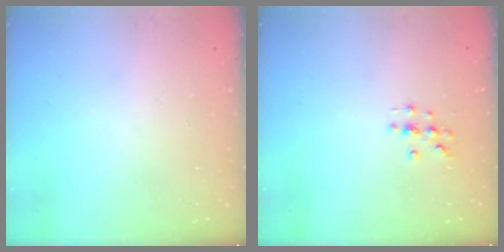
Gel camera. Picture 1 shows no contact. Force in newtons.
{"total": 2.0, "press": 2.0, "slide": 0.2}